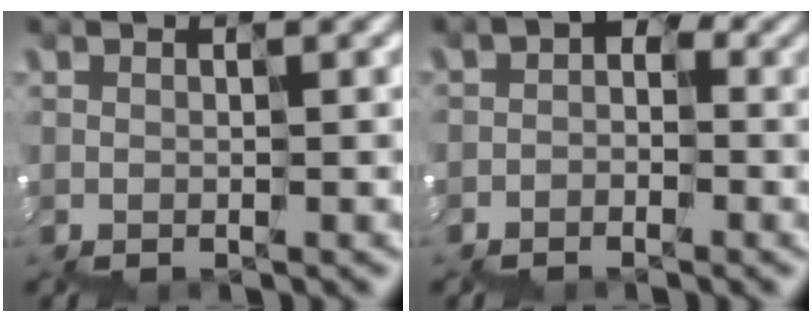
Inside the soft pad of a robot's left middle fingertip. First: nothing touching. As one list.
[{"total": 3.2, "force": [-0.6, 2.4, 2.0], "torque": [-0.023, 0.012, -0.013]}]